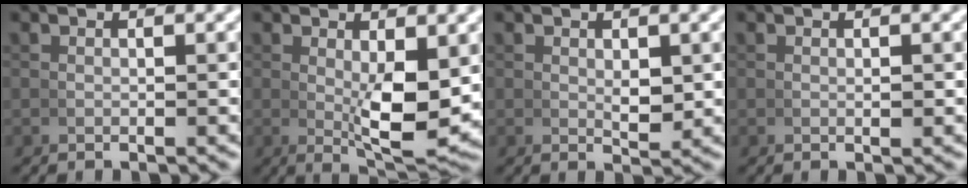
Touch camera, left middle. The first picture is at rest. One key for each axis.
{"total": 5.3, "fx": 0.5, "fy": 1.5, "fz": 5.0, "tx": -0.079, "ty": -0.023, "tz": 0.016}
{"total": 1.7, "fx": 0.4, "fy": 0.7, "fz": 1.5, "tx": -0.023, "ty": -0.010, "tz": 0.013}
{"total": 0.5, "fx": 0.1, "fy": 0.2, "fz": 0.5, "tx": -0.008, "ty": 0.000, "tz": 0.003}